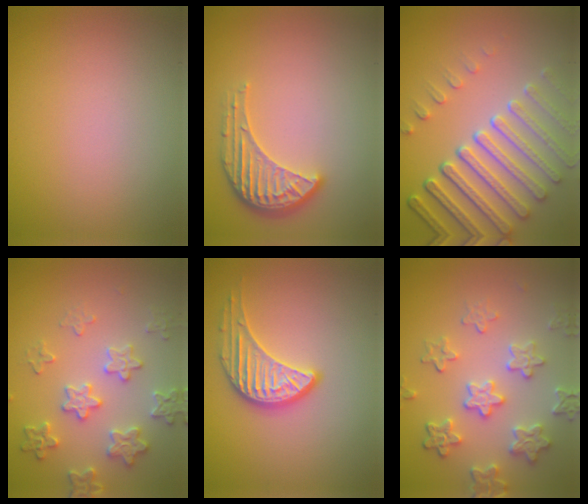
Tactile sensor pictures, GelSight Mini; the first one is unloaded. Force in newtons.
{"total": 4.1, "press": 3.2, "slide": 2.5}
{"total": 7.1, "press": 5.4, "slide": 4.6}
{"total": 3.5, "press": 3.5, "slide": 0.5}
{"total": 3.5, "press": 3.1, "slide": 1.7}
{"total": 4.8, "press": 4.1, "slide": 2.6}